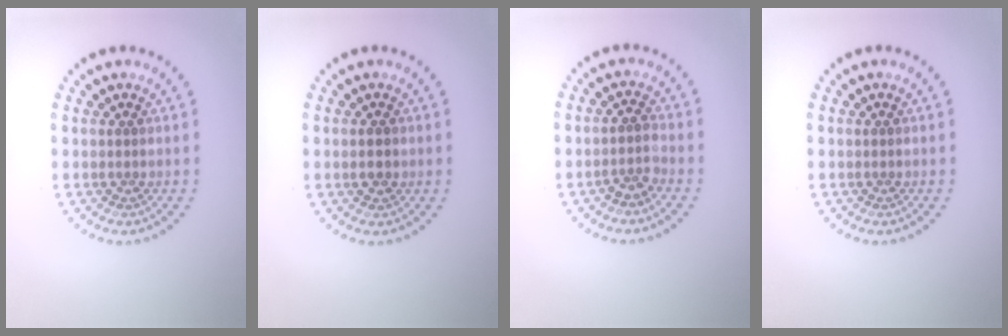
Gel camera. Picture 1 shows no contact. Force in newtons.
{"total": 1.9, "press": 1.9, "slide": 0.1}
{"total": 1.5, "press": 1.3, "slide": 0.7}
{"total": 0.0}